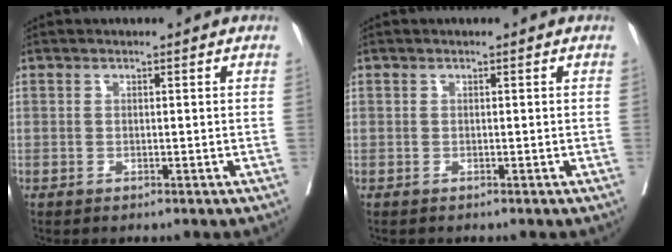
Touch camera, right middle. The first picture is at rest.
{"total": 0.0}